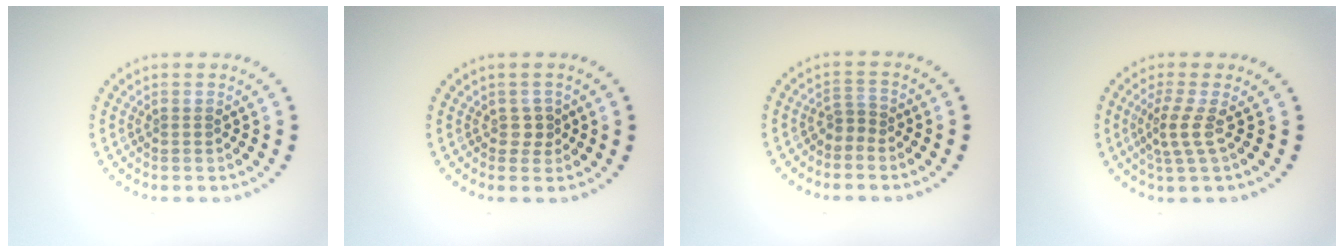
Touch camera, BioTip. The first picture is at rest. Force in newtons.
{"total": 0.9, "press": 0.8, "slide": 0.5}
{"total": 1.4, "press": 1.0, "slide": 1.0}
{"total": 2.4, "press": 1.6, "slide": 1.7}